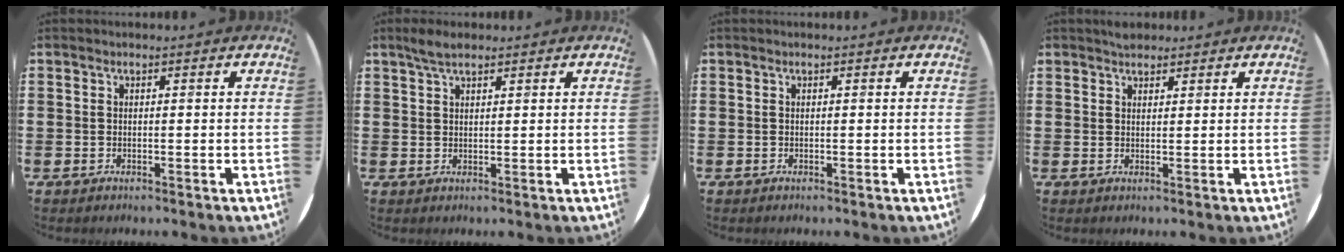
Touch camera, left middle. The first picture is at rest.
{"total": 2.5, "force": [2.0, 0.7, 1.4], "torque": [-0.022, 0.003, 0.033]}
{"total": 0.0}
{"total": 1.7, "force": [1.6, 0.6, 0.0], "torque": [0.006, 0.002, 0.029]}